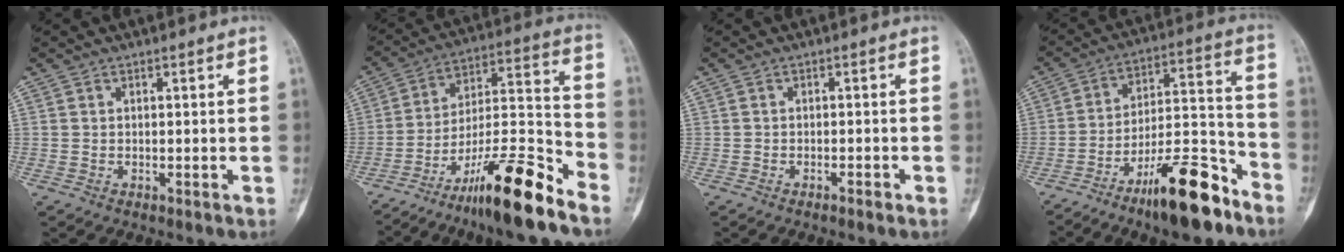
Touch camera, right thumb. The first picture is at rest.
{"total": 19.0, "force": [-13.3, 2.7, 13.2], "torque": [-0.233, 0.088, -0.223]}
{"total": 1.0, "force": [-0.8, 0.2, 0.6], "torque": [-0.016, 0.007, -0.012]}
{"total": 17.3, "force": [-11.3, 5.0, 12.0], "torque": [-0.179, 0.090, -0.189]}